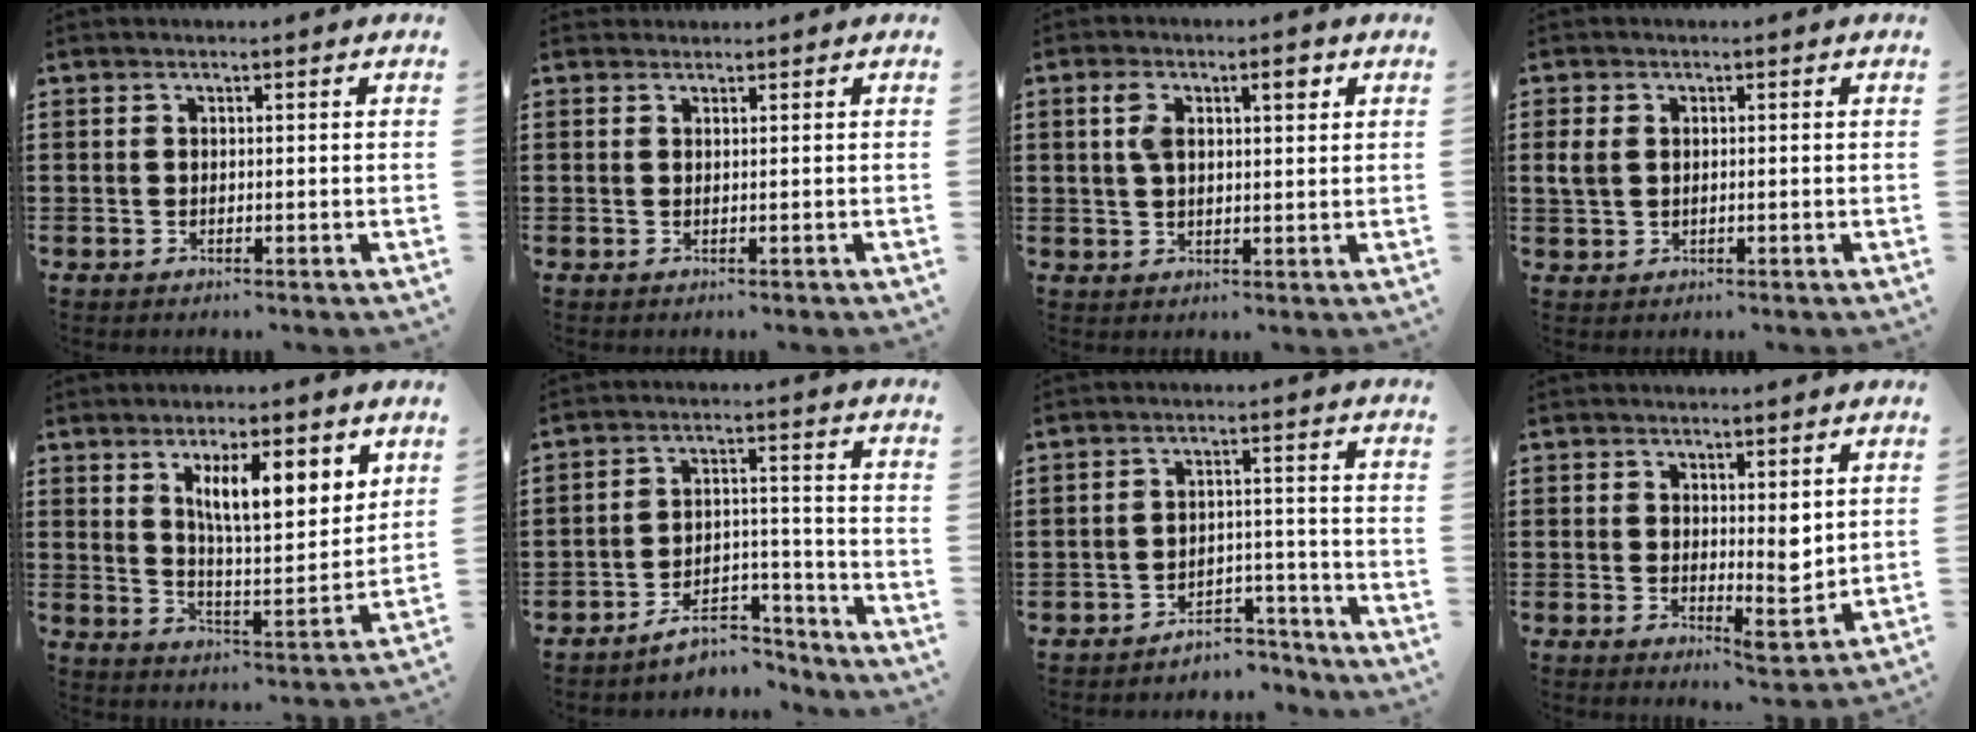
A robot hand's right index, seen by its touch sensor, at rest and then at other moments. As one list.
[{"total": 0.9, "force": [0.8, 0.4, -0.2], "torque": [0.003, 0.004, 0.015]}, {"total": 5.2, "force": [1.7, 2.2, 4.4], "torque": [-0.085, 0.011, 0.024]}, {"total": 2.3, "force": [0.4, 1.6, 1.6], "torque": [-0.043, 0.004, 0.004]}, {"total": 9.4, "force": [4.7, 2.7, 7.6], "torque": [-0.134, -0.010, 0.075]}, {"total": 7.1, "force": [-6.2, 2.3, 2.6], "torque": [-0.040, 0.019, -0.117]}, {"total": 4.1, "force": [-3.9, 1.0, 0.7], "torque": [-0.013, 0.011, -0.080]}, {"total": 4.5, "force": [2.4, 2.2, 3.2], "torque": [-0.042, -0.015, 0.039]}]